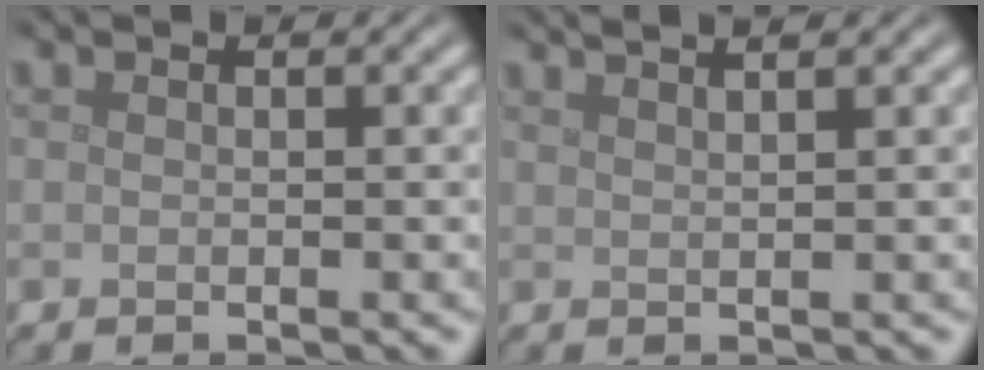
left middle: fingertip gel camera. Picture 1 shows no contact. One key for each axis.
{"total": 3.9, "fx": 2.7, "fy": 1.5, "fz": 2.3, "tx": 0.000, "ty": 0.026, "tz": 0.003}